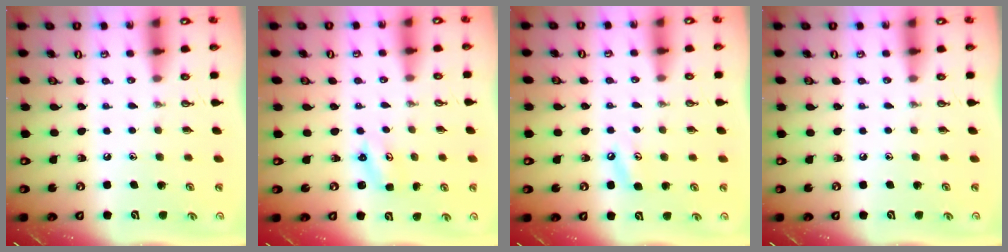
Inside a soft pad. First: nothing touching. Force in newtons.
{"total": 2.4, "press": 2.4, "slide": 0.2}
{"total": 4.4, "press": 4.4, "slide": 0.7}
{"total": 0.0}